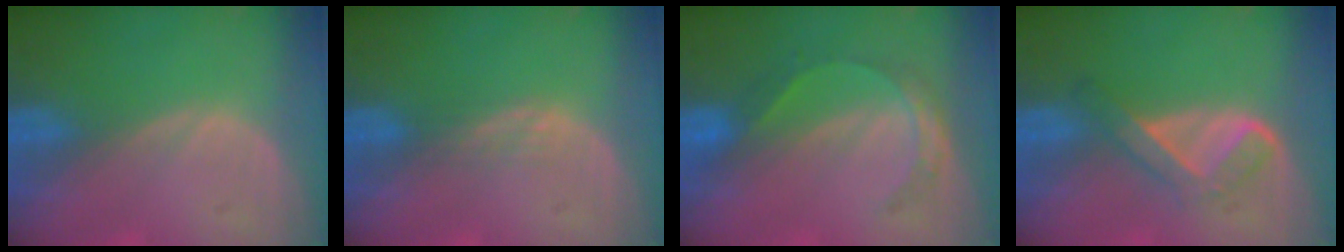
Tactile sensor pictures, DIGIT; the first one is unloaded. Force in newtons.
{"total": 1.5, "press": 1.5, "slide": 0.3}
{"total": 4.6, "press": 4.2, "slide": 1.9}
{"total": 5.5, "press": 4.6, "slide": 3.0}